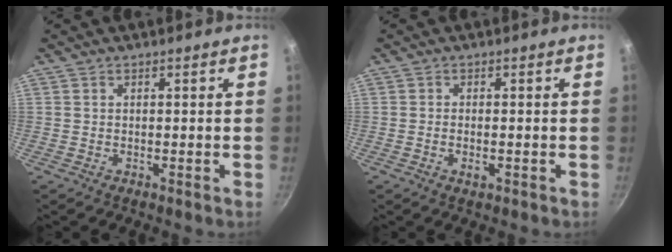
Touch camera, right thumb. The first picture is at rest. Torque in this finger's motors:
{"motor_torque": [-0.29, -0.05, -0.23, 0.07, 0.05]}